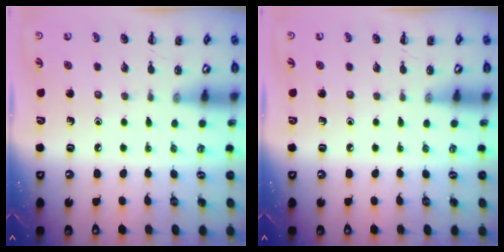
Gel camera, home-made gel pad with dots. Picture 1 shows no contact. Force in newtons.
{"total": 0.0}